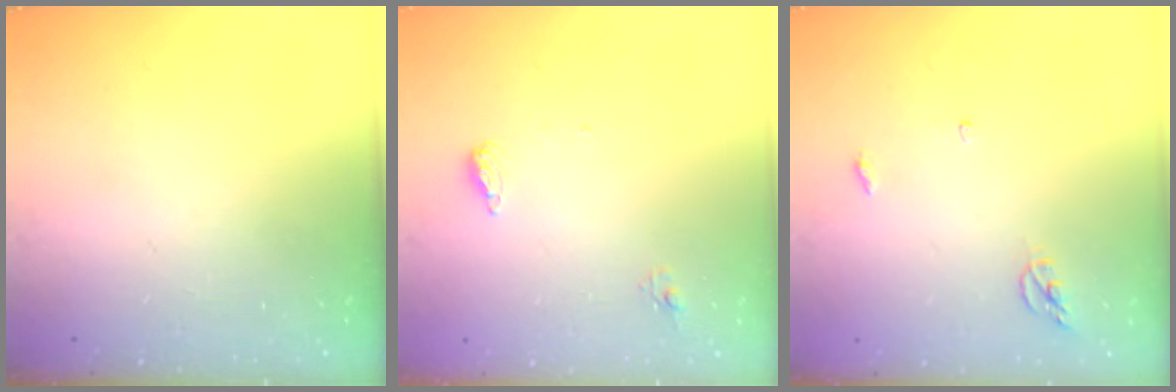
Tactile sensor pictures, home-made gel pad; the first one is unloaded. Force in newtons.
{"total": 6.5, "press": 6.4, "slide": 1.1}
{"total": 3.8, "press": 3.7, "slide": 0.2}